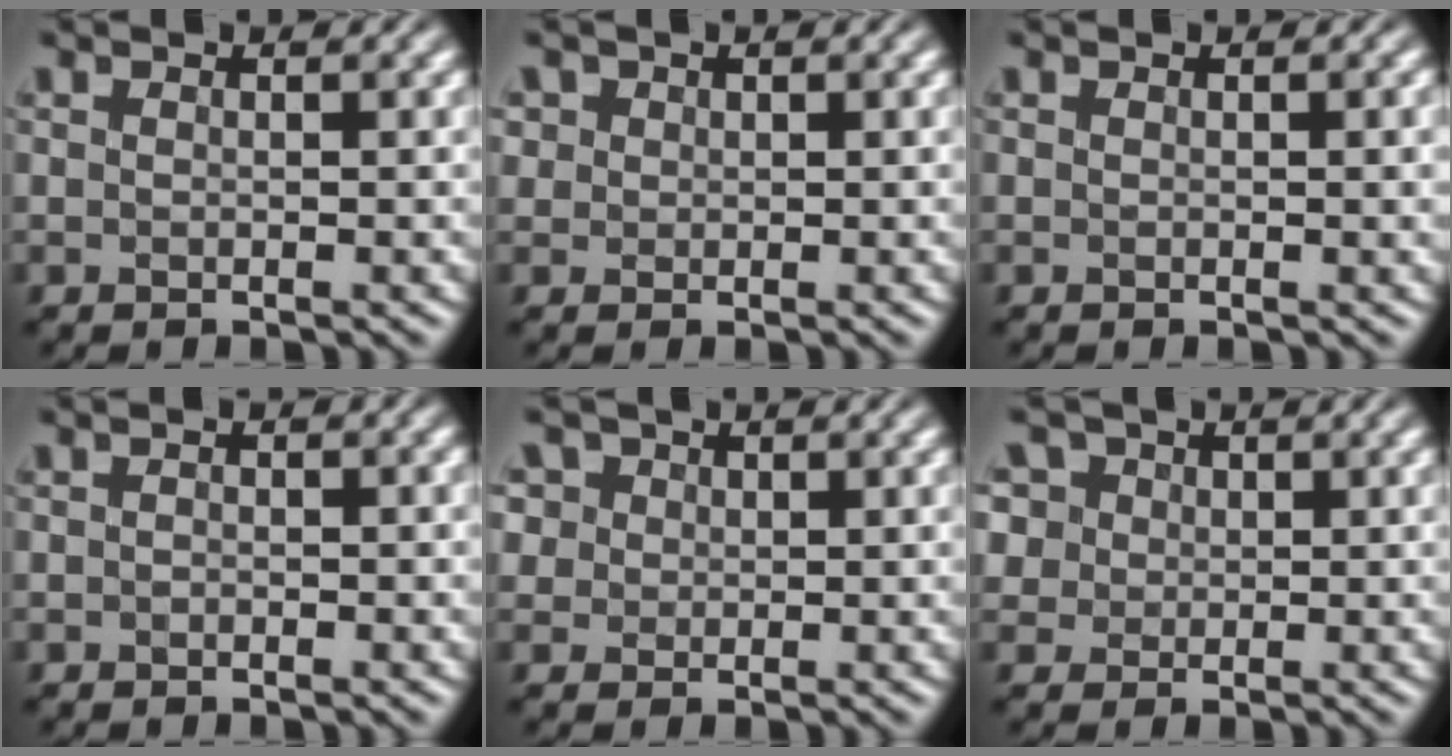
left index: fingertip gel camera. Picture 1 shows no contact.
{"total": 0.7, "force": [0.1, 0.4, -0.6], "torque": [-0.019, -0.006, 0.033]}
{"total": 0.7, "force": [0.1, 0.0, 0.7], "torque": [-0.019, 0.004, 0.006]}
{"total": 1.5, "force": [-1.3, -0.6, -0.3], "torque": [-0.022, -0.004, 0.001]}
{"total": 2.2, "force": [1.1, 1.9, 0.3], "torque": [-0.051, -0.002, 0.050]}
{"total": 3.4, "force": [1.6, 2.9, 1.0], "torque": [-0.083, -0.001, 0.061]}